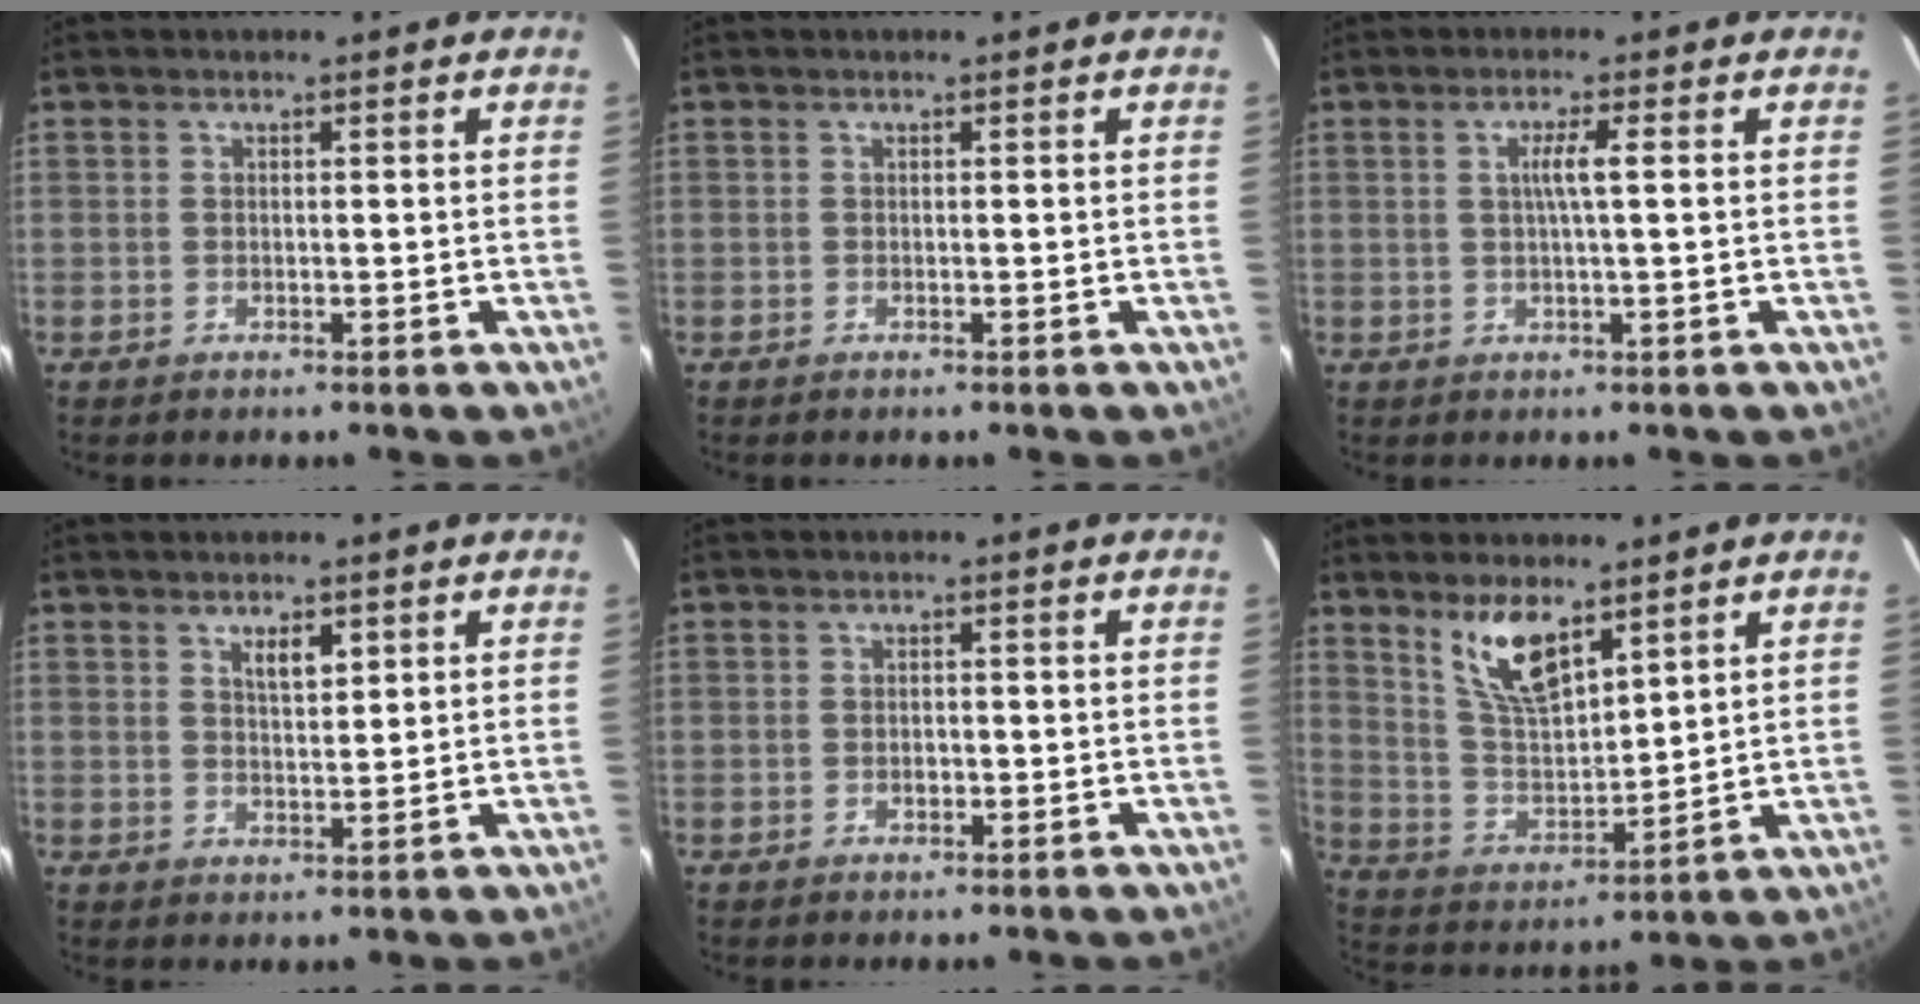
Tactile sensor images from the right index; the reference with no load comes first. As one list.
[{"total": 0.0}, {"total": 3.0, "force": [0.4, -0.3, 2.9], "torque": [-0.055, 0.001, 0.006]}, {"total": 3.3, "force": [1.8, 1.3, 2.5], "torque": [-0.039, 0.002, 0.032]}, {"total": 1.3, "force": [-0.4, 1.1, 0.7], "torque": [-0.010, 0.001, -0.006]}, {"total": 10.7, "force": [6.9, 3.8, 7.3], "torque": [-0.136, 0.000, 0.145]}]